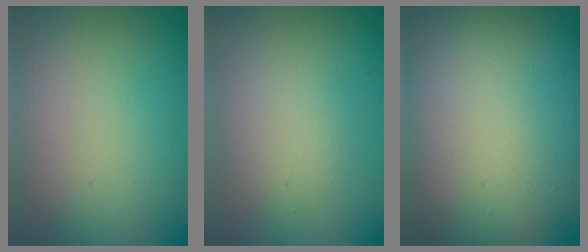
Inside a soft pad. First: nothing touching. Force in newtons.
{"total": 2.7, "press": 2.7, "slide": 0.3}
{"total": 18.0, "press": 18.0, "slide": 0.8}